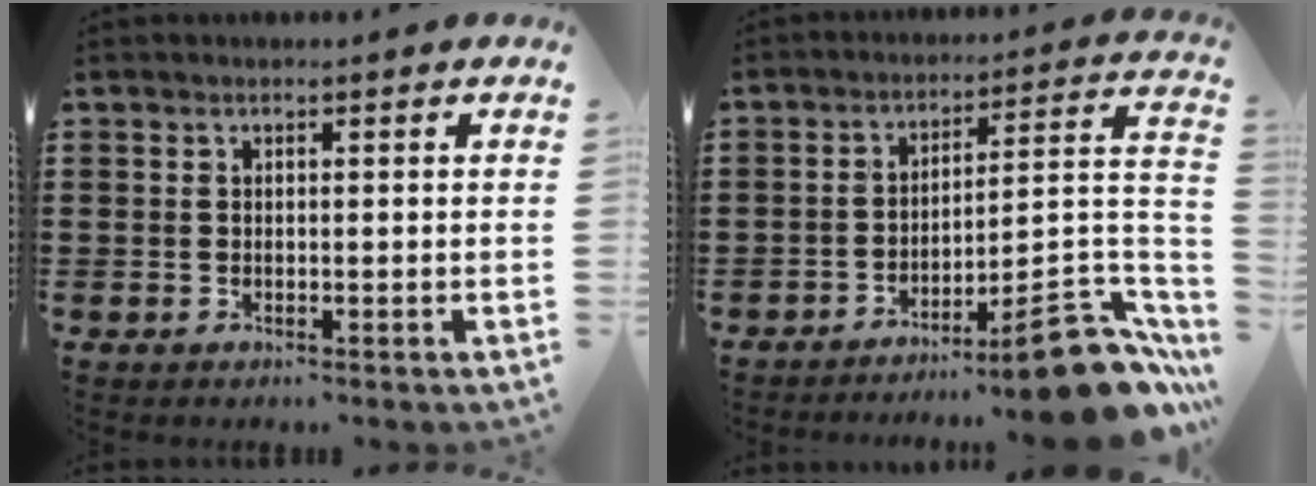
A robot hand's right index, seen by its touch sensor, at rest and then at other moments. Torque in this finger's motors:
{"motor_torque": [1.15, -0.99, 0.09, -0.05]}